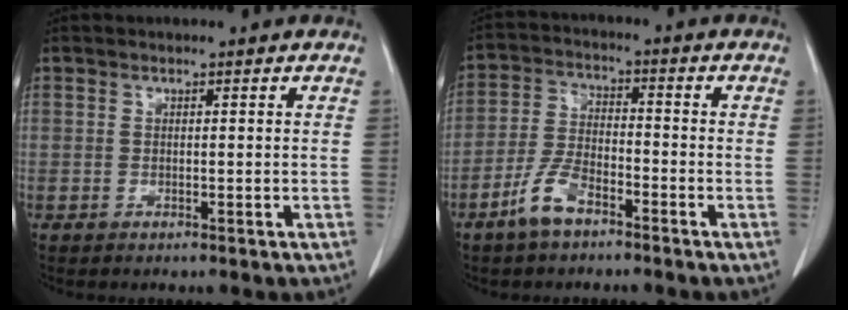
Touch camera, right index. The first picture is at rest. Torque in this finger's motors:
{"motor_torque": [0.41, -0.38, -0.05, -0.02]}